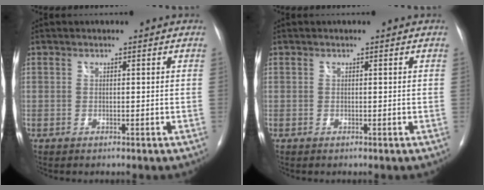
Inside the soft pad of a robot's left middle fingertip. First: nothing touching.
{"total": 0.0}